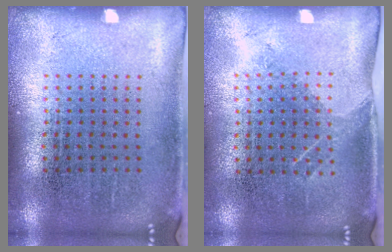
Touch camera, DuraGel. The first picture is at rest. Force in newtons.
{"total": 1.1, "press": 1.0, "slide": 0.6}